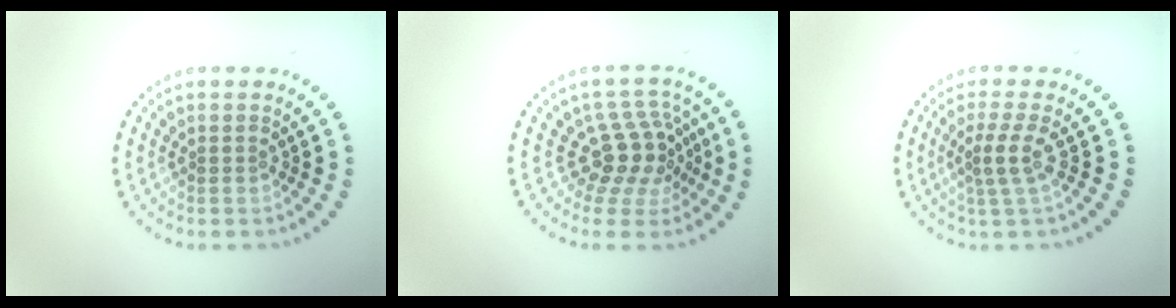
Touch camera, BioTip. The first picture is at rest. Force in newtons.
{"total": 4.3, "press": 3.1, "slide": 2.9}
{"total": 2.4, "press": 1.9, "slide": 1.6}